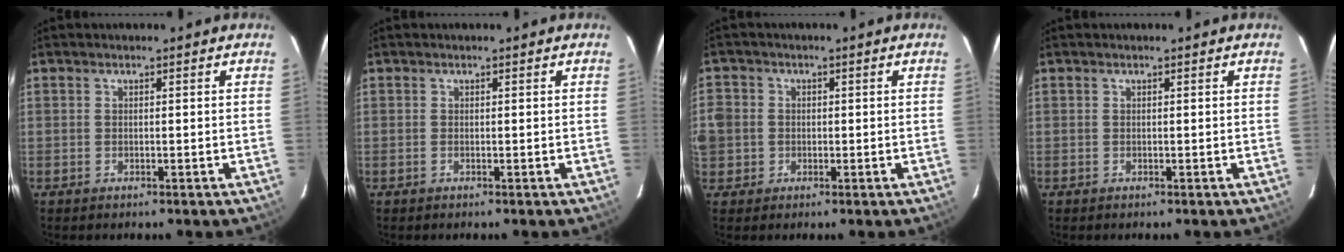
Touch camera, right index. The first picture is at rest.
{"total": 0.5, "force": [-0.1, 0.1, 0.5], "torque": [-0.011, 0.001, -0.002]}
{"total": 6.6, "force": [-0.8, 6.3, 1.8], "torque": [-0.057, 0.018, -0.010]}
{"total": 0.0}